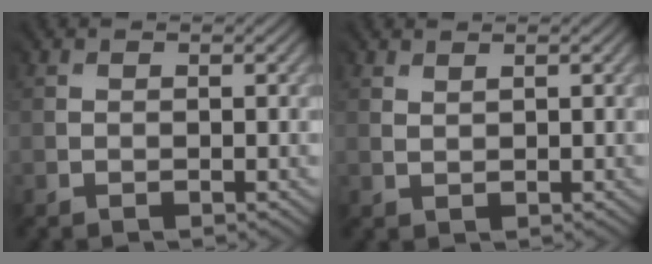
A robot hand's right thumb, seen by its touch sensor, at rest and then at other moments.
{"total": 1.7, "force": [1.6, 0.0, -0.5], "torque": [0.011, 0.005, 0.033]}